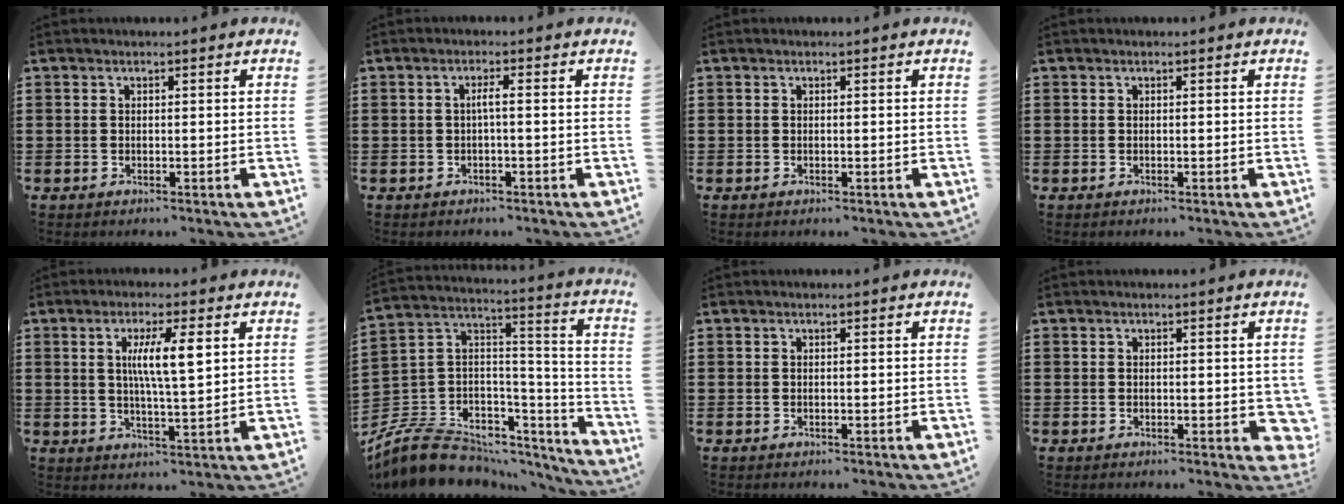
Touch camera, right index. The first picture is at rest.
{"total": 1.6, "force": [-0.3, 0.1, 1.6], "torque": [-0.032, 0.001, -0.008]}
{"total": 0.0}
{"total": 0.0}
{"total": 6.9, "force": [1.9, 1.1, 6.6], "torque": [-0.132, 0.004, 0.027]}
{"total": 8.7, "force": [-6.3, 5.4, 2.6], "torque": [-0.074, 0.001, -0.119]}
{"total": 0.0}
{"total": 1.8, "force": [0.1, 1.1, 1.5], "torque": [-0.020, 0.003, -0.001]}